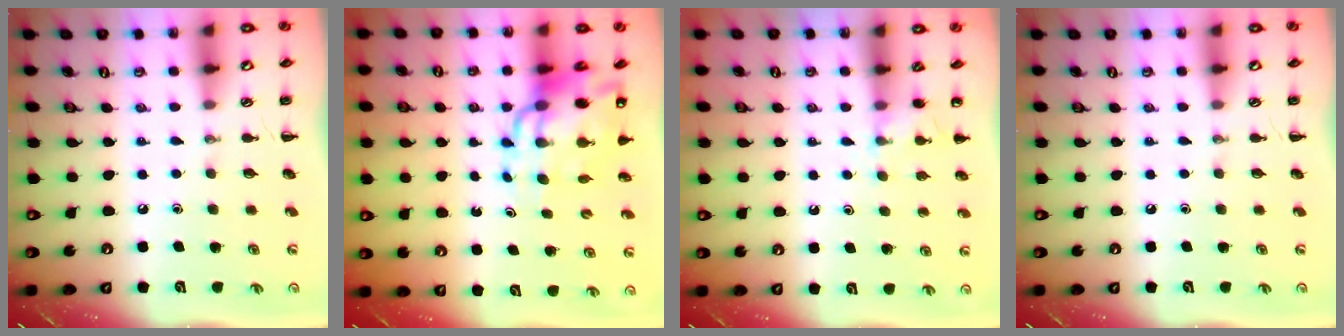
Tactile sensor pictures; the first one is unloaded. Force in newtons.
{"total": 14.2, "press": 13.6, "slide": 4.1}
{"total": 5.8, "press": 5.5, "slide": 1.9}
{"total": 0.0}